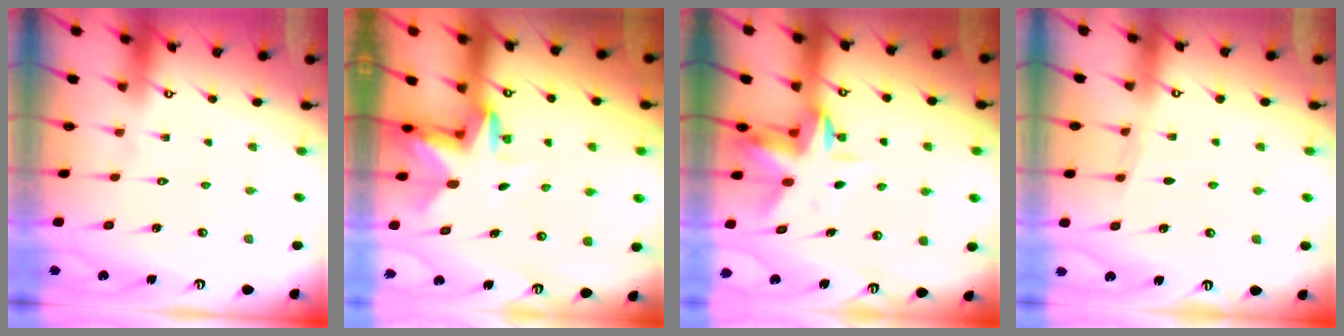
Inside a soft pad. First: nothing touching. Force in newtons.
{"total": 3.0, "press": 3.0, "slide": 0.4}
{"total": 5.8, "press": 5.7, "slide": 1.0}
{"total": 3.0, "press": 3.0, "slide": 0.4}